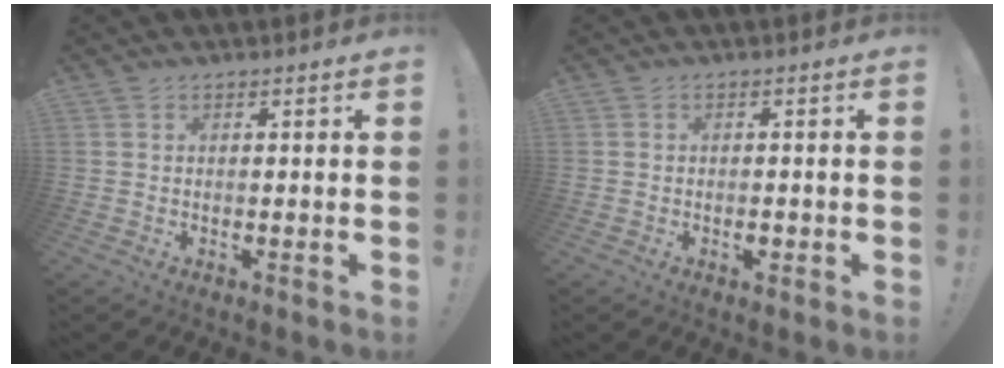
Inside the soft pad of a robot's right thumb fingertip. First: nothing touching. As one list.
[{"total": 1.6, "force": [-0.9, 0.7, 1.1], "torque": [-0.008, -0.001, -0.016]}]